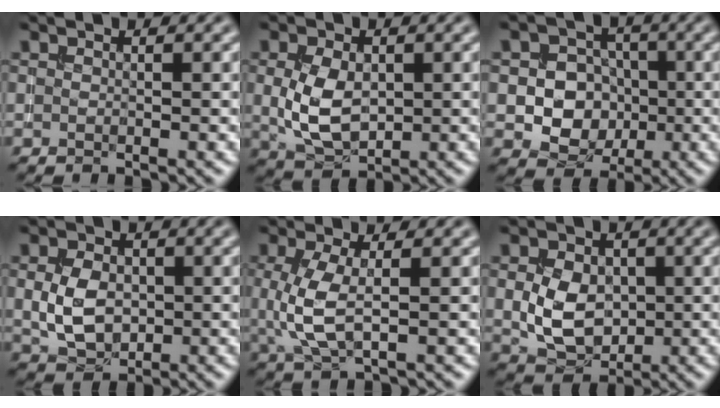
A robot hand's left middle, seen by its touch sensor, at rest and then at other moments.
{"total": 5.0, "force": [0.1, 3.3, 3.7], "torque": [-0.082, -0.003, 0.008]}
{"total": 6.2, "force": [-1.0, 5.4, 3.0], "torque": [-0.022, 0.001, -0.033]}
{"total": 4.3, "force": [0.0, 3.1, 2.9], "torque": [-0.065, -0.003, 0.001]}
{"total": 3.9, "force": [0.2, 1.4, 3.6], "torque": [-0.087, -0.004, 0.007]}
{"total": 5.2, "force": [0.1, 3.9, 3.5], "torque": [-0.072, -0.006, 0.005]}